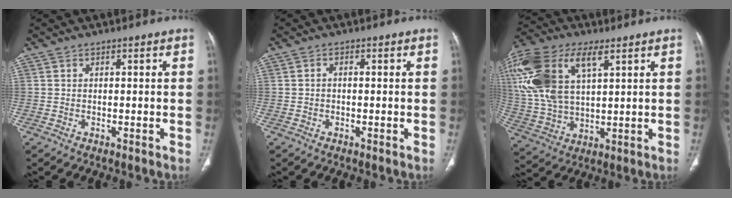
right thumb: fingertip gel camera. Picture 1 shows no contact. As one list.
[{"total": 0.6, "force": [-0.1, 0.5, 0.4], "torque": [-0.006, 0.002, -0.005]}, {"total": 23.3, "force": [9.2, 12.3, 17.5], "torque": [-0.409, 0.007, 0.175]}]